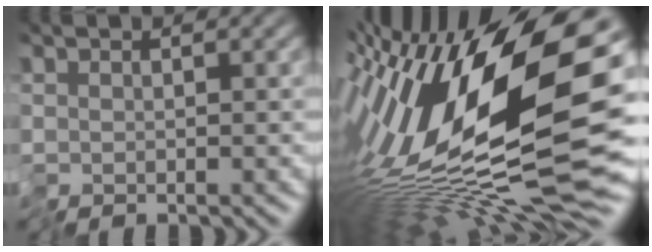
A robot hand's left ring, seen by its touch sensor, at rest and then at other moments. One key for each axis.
{"total": 17.8, "fx": -0.2, "fy": 5.4, "fz": 16.9, "tx": -0.315, "ty": 0.014, "tz": -0.009}